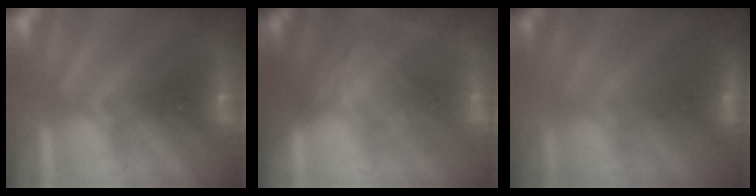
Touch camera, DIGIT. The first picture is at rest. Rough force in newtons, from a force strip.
{"total": 1.1}
{"total": 2.9}